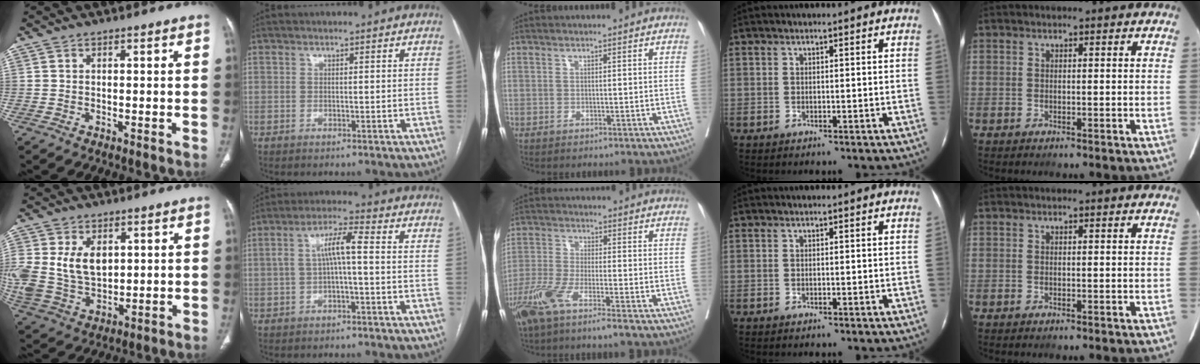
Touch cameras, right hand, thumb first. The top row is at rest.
{"thumb": {"total": 15.5, "force": [3.2, 10.9, 10.6], "torque": [-0.223, -0.010, 0.078]}, "index": {"total": 5.9, "force": [-0.3, 1.2, 5.8], "torque": [-0.111, 0.029, -0.003]}, "middle": {"total": 7.4, "force": [-4.9, 0.4, 5.5], "torque": [-0.118, -0.015, -0.102]}}